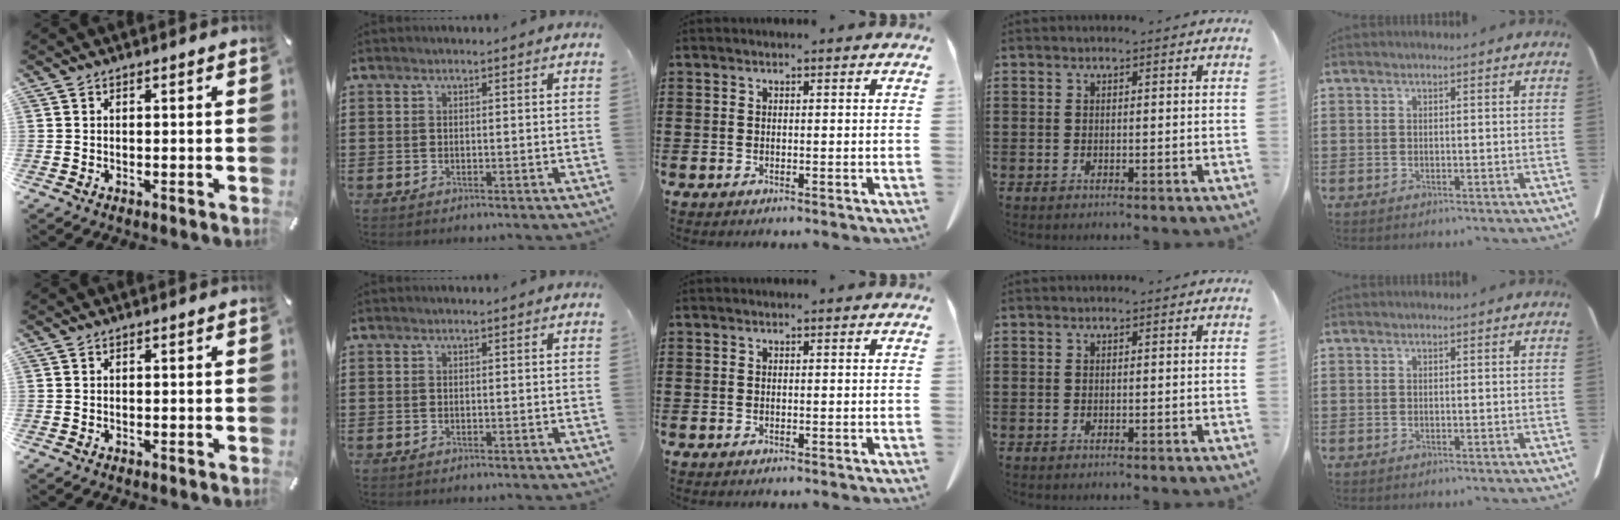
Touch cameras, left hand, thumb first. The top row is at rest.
{}